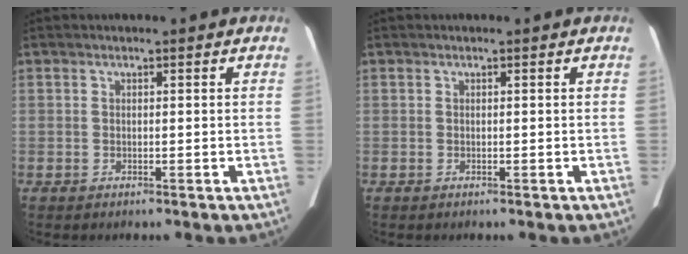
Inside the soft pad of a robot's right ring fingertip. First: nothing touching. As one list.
[{"total": 0.0}]